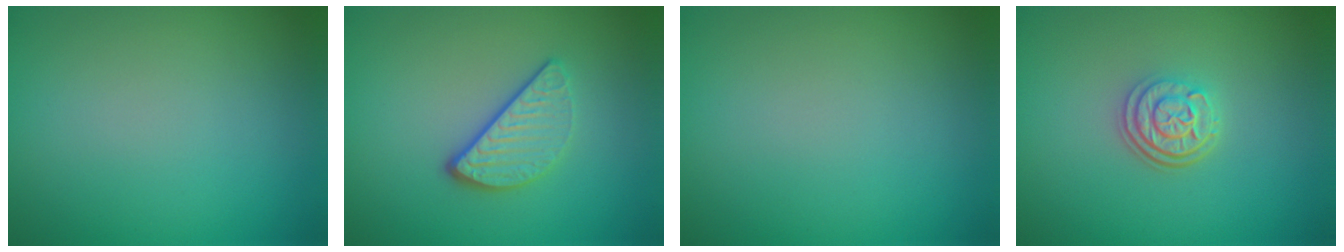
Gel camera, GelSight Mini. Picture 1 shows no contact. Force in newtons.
{"total": 3.2, "press": 2.5, "slide": 2.1}
{"total": 0.0}
{"total": 3.1, "press": 2.5, "slide": 1.9}